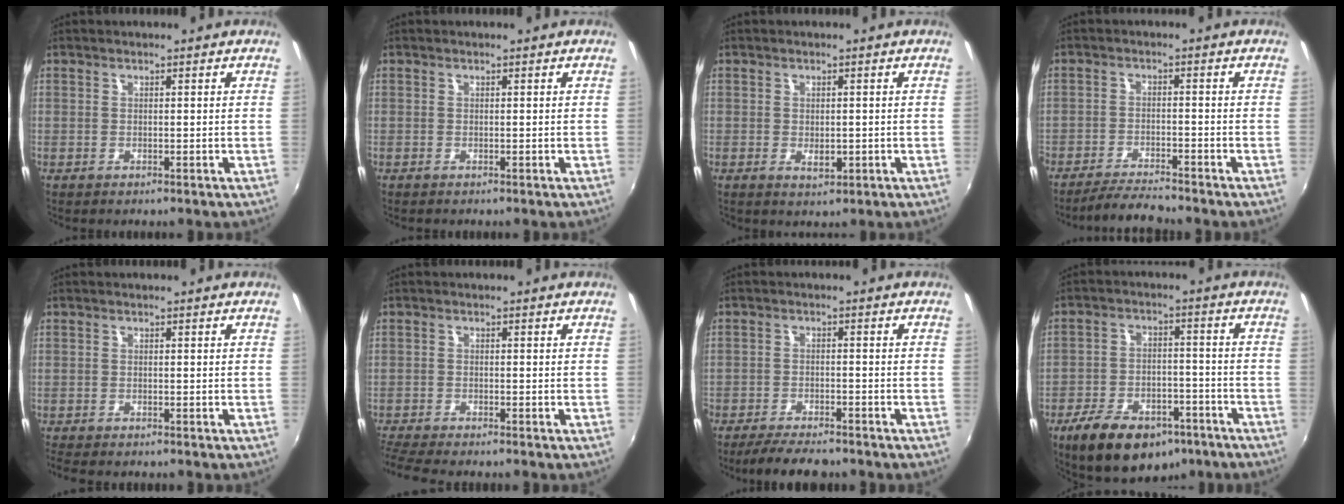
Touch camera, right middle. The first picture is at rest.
{"total": 0.0}
{"total": 2.3, "force": [-0.5, 1.4, 1.7], "torque": [-0.027, -0.003, -0.005]}
{"total": 6.4, "force": [-6.0, 0.3, 2.2], "torque": [-0.061, -0.010, -0.103]}
{"total": 3.4, "force": [-2.9, 0.6, 1.5], "torque": [-0.036, -0.021, -0.050]}
{"total": 6.4, "force": [-5.8, 0.3, 2.7], "torque": [-0.077, -0.028, -0.103]}
{"total": 7.7, "force": [-6.7, 1.7, 3.4], "torque": [-0.085, -0.013, -0.108]}
{"total": 17.6, "force": [-11.5, 9.0, 9.8], "torque": [-0.202, -0.005, -0.166]}